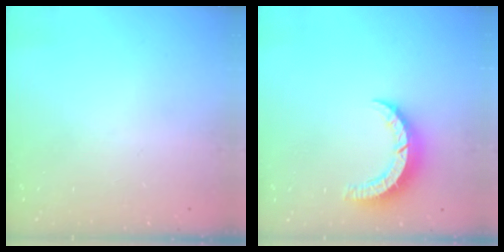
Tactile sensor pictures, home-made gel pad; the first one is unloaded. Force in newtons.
{"total": 7.4, "press": 7.4, "slide": 0.7}